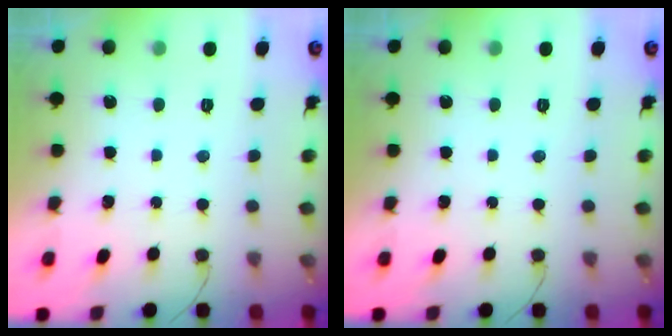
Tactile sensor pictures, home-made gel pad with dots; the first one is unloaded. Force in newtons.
{"total": 0.0}